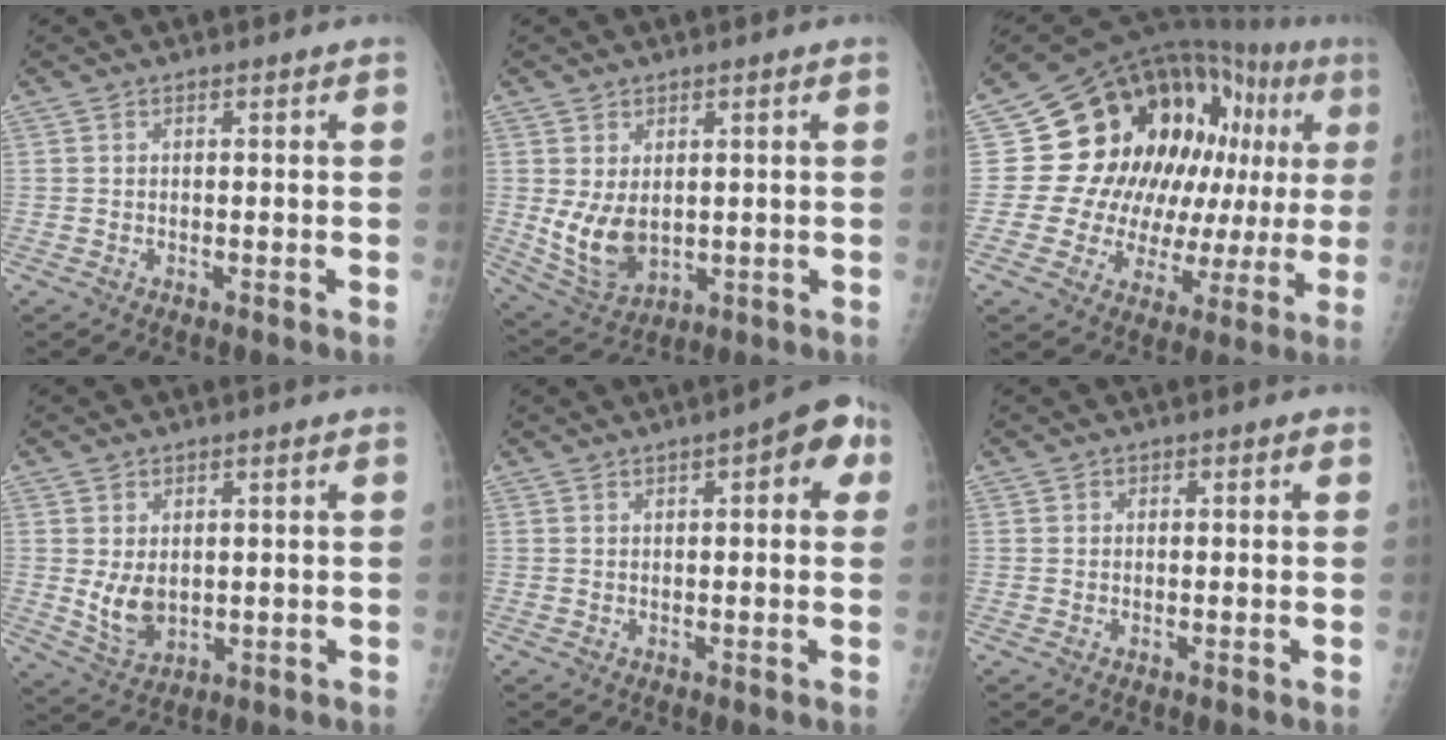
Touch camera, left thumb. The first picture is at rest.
{"total": 8.4, "force": [0.6, 5.5, 6.2], "torque": [-0.103, -0.018, 0.031]}
{"total": 24.6, "force": [4.5, 14.4, 19.4], "torque": [-0.224, 0.024, 0.071]}
{"total": 6.7, "force": [0.7, 4.4, 5.0], "torque": [-0.077, -0.017, 0.030]}
{"total": 7.0, "force": [2.5, 2.6, 6.0], "torque": [-0.052, 0.010, 0.022]}
{"total": 1.0, "force": [0.2, 0.9, 0.3], "torque": [0.007, 0.003, -0.001]}